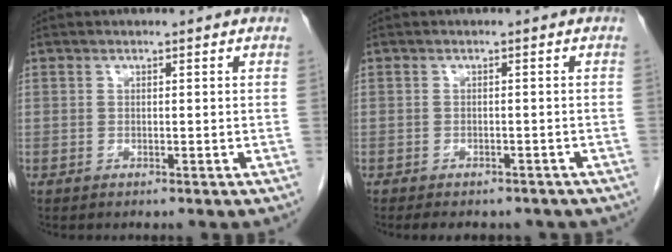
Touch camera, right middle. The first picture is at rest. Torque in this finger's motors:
{"motor_torque": [1.24, -0.90, 0.10, 0.04]}